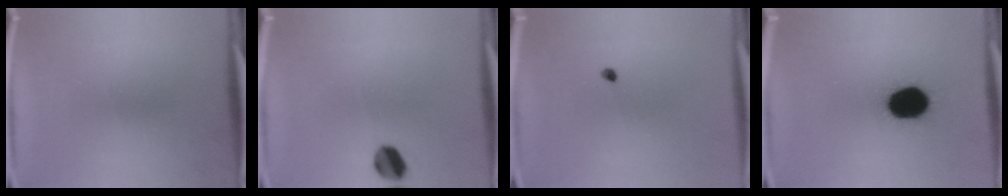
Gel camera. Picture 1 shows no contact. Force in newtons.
{"total": 5.6}
{"total": 0.9}
{"total": 15.8}